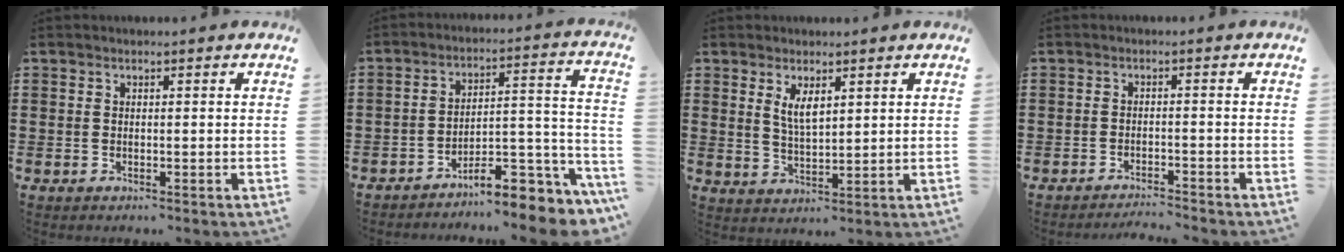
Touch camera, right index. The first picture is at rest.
{"total": 8.9, "force": [-7.5, 2.0, 4.2], "torque": [-0.044, 0.014, -0.142]}
{"total": 3.7, "force": [1.8, 1.4, 2.9], "torque": [-0.061, 0.003, 0.032]}
{"total": 2.1, "force": [-2.1, -0.2, 0.2], "torque": [-0.007, 0.002, -0.045]}